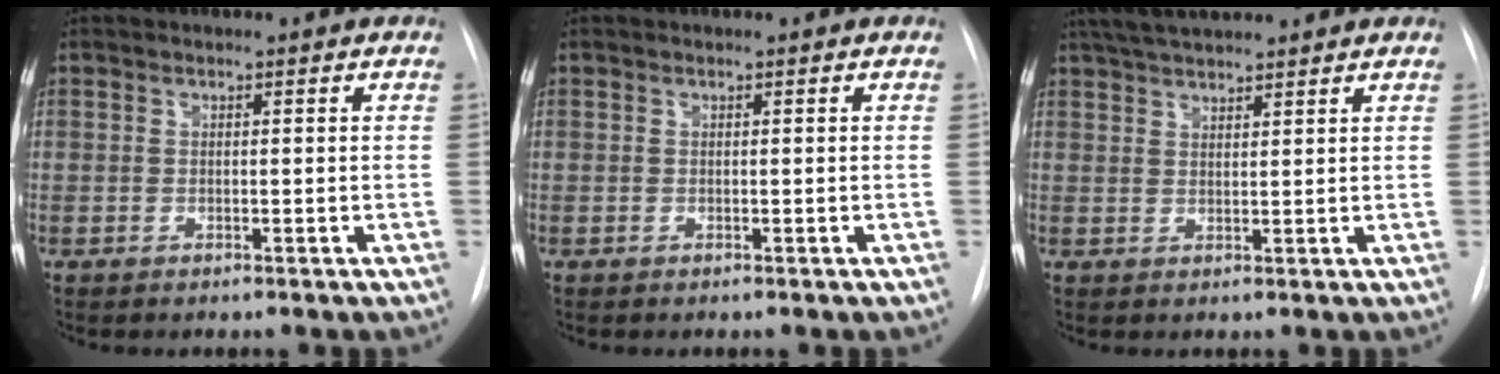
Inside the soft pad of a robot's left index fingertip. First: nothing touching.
{"total": 0.0}
{"total": 7.3, "force": [6.4, 1.0, 3.3], "torque": [-0.058, 0.036, 0.109]}